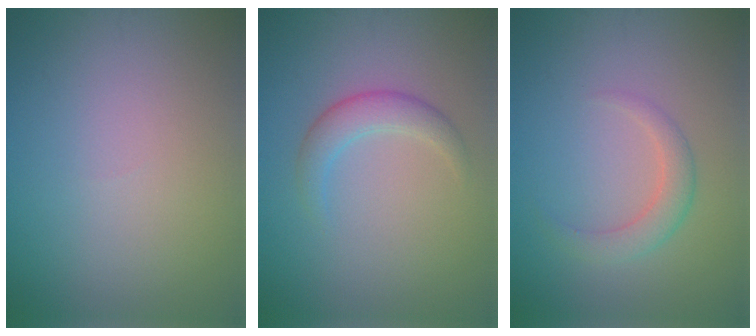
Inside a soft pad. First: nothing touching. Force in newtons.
{"total": 2.7, "press": 2.7, "slide": 0.1}
{"total": 2.2, "press": 2.2, "slide": 0.2}